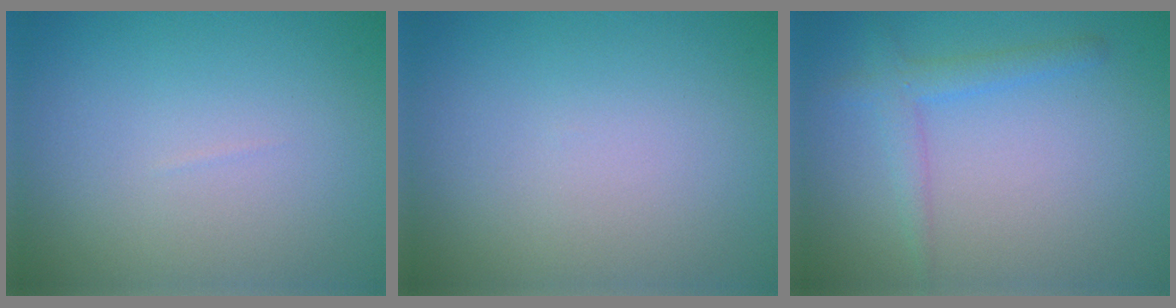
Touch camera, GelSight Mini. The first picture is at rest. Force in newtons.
{"total": 0.0}
{"total": 2.2, "press": 2.2, "slide": 0.0}